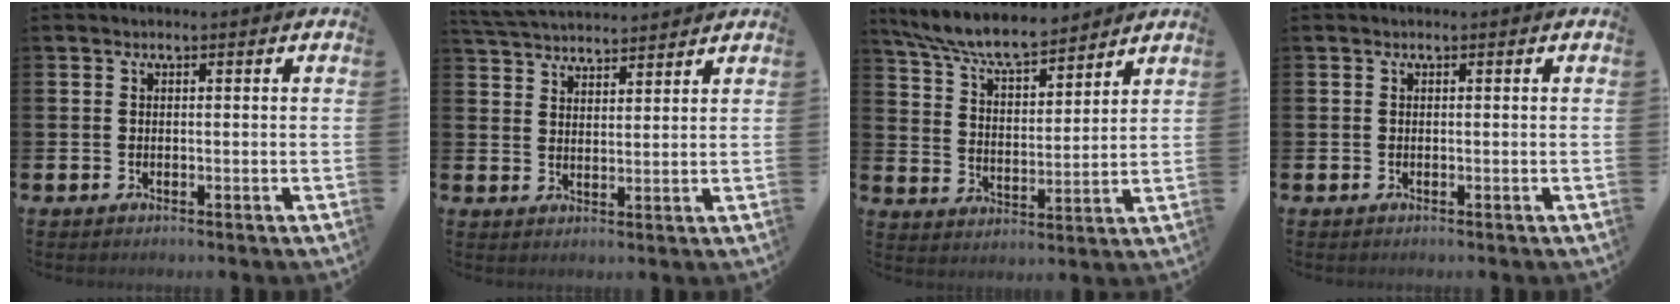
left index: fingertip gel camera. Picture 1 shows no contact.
{"total": 4.5, "force": [4.4, 0.6, 0.0], "torque": [-0.020, -0.021, 0.082]}
{"total": 8.0, "force": [7.4, 1.1, 2.9], "torque": [-0.086, -0.040, 0.132]}
{"total": 0.0}